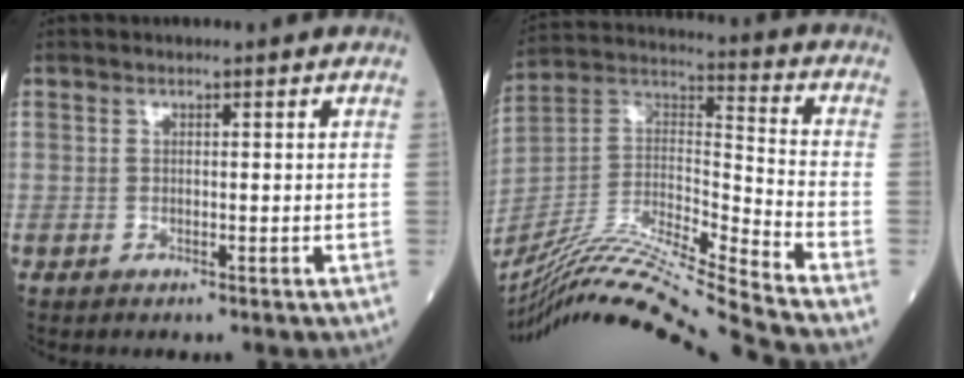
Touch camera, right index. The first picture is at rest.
{"total": 22.5, "force": [-19.9, -2.6, 10.0], "torque": [-0.211, -0.014, -0.359]}